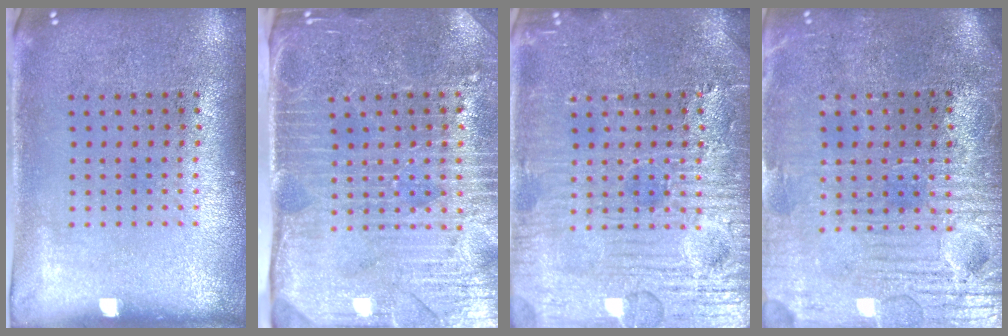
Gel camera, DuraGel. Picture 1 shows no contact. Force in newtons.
{"total": 4.4, "press": 3.8, "slide": 2.1}
{"total": 6.8, "press": 6.7, "slide": 0.7}
{"total": 4.0, "press": 3.7, "slide": 1.5}